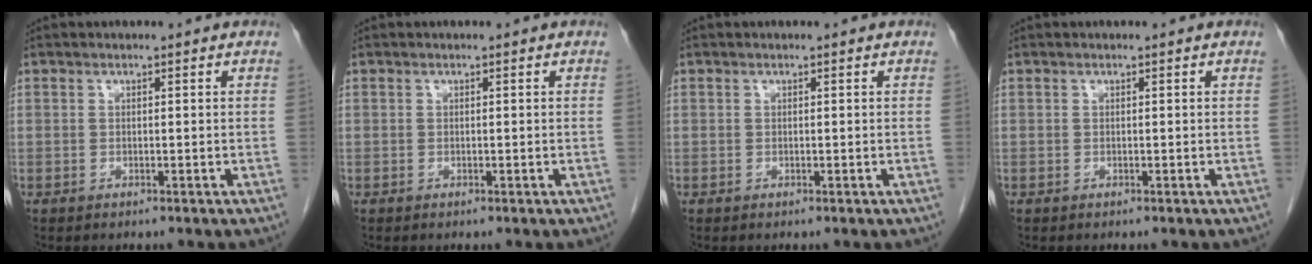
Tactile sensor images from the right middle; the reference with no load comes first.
{"total": 0.0}
{"total": 0.0}
{"total": 0.0}